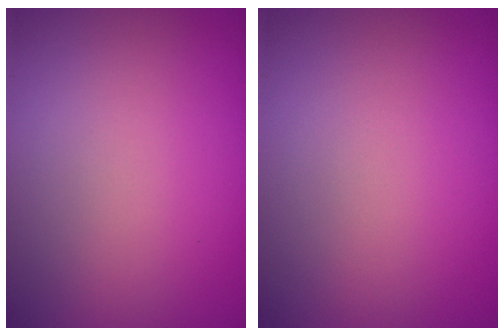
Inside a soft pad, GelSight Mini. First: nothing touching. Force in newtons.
{"total": 0.0}